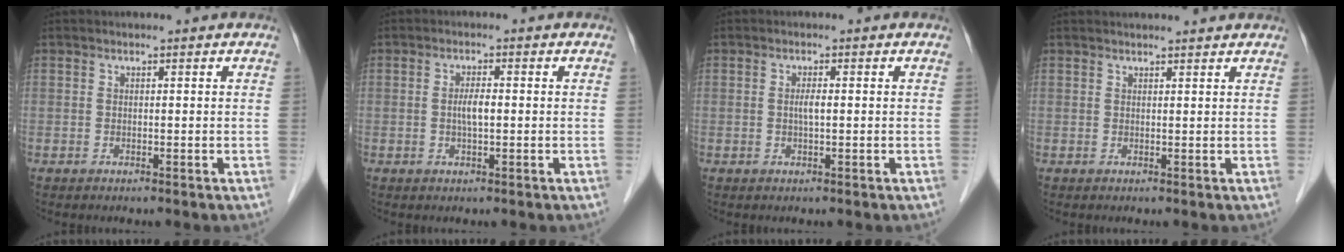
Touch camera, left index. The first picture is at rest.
{"total": 2.5, "force": [-0.1, 0.5, 2.4], "torque": [-0.048, 0.002, -0.003]}
{"total": 1.6, "force": [0.0, 0.2, 1.5], "torque": [-0.031, 0.001, -0.001]}
{"total": 5.6, "force": [5.3, 0.3, 1.6], "torque": [-0.019, 0.026, 0.059]}